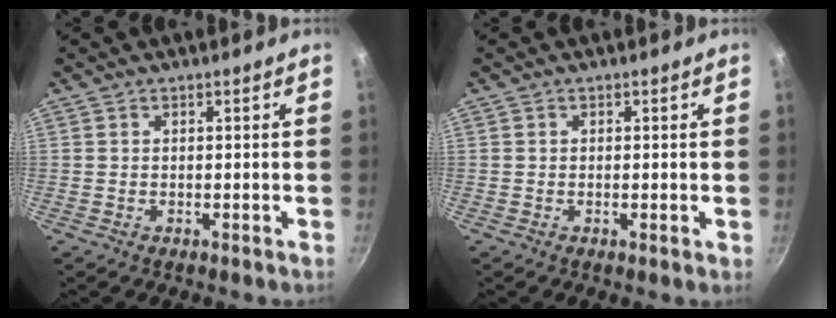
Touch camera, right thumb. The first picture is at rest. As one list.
[{"total": 0.8, "force": [-0.2, 0.1, 0.8], "torque": [-0.014, -0.001, -0.006]}]